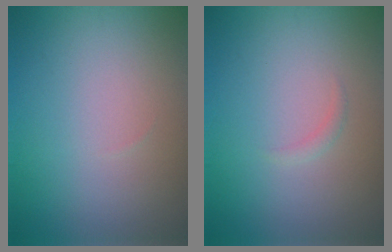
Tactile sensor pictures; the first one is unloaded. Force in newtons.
{"total": 0.6, "press": 0.6, "slide": 0.1}